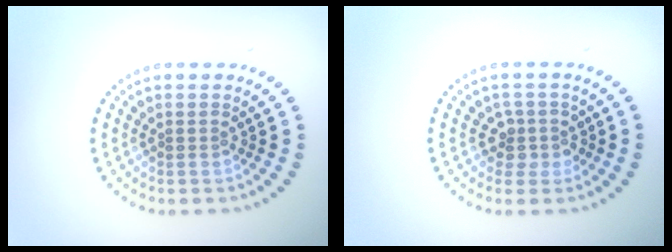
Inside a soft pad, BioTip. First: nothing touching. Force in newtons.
{"total": 2.2, "press": 1.8, "slide": 1.3}